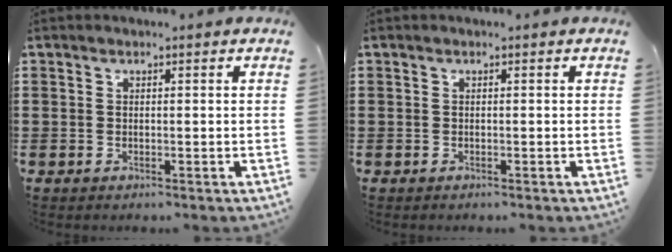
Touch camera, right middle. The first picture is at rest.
{"total": 0.0}